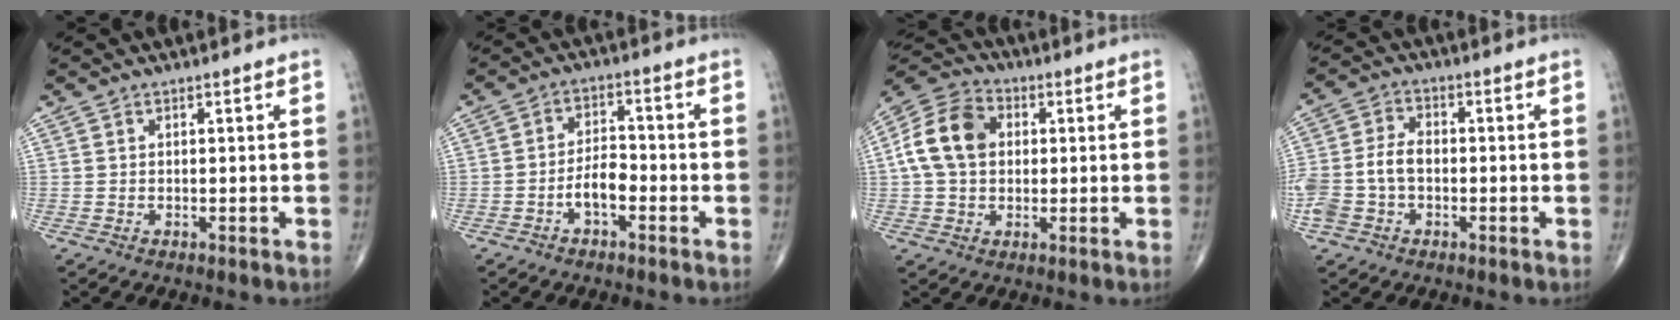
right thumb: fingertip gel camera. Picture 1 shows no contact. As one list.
[{"total": 5.3, "force": [-2.3, 2.6, 3.9], "torque": [-0.061, 0.027, -0.045]}, {"total": 12.0, "force": [1.5, 8.9, 7.9], "torque": [-0.142, 0.024, 0.017]}, {"total": 8.3, "force": [-1.6, 5.6, 5.9], "torque": [-0.131, 0.027, -0.035]}]